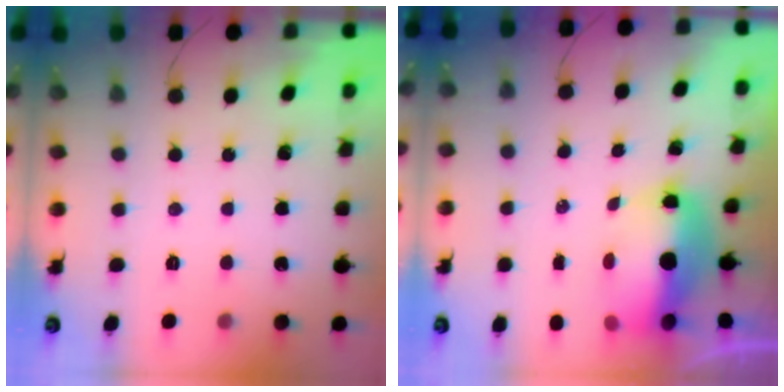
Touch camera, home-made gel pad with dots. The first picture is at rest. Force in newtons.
{"total": 9.0, "press": 8.8, "slide": 1.8}